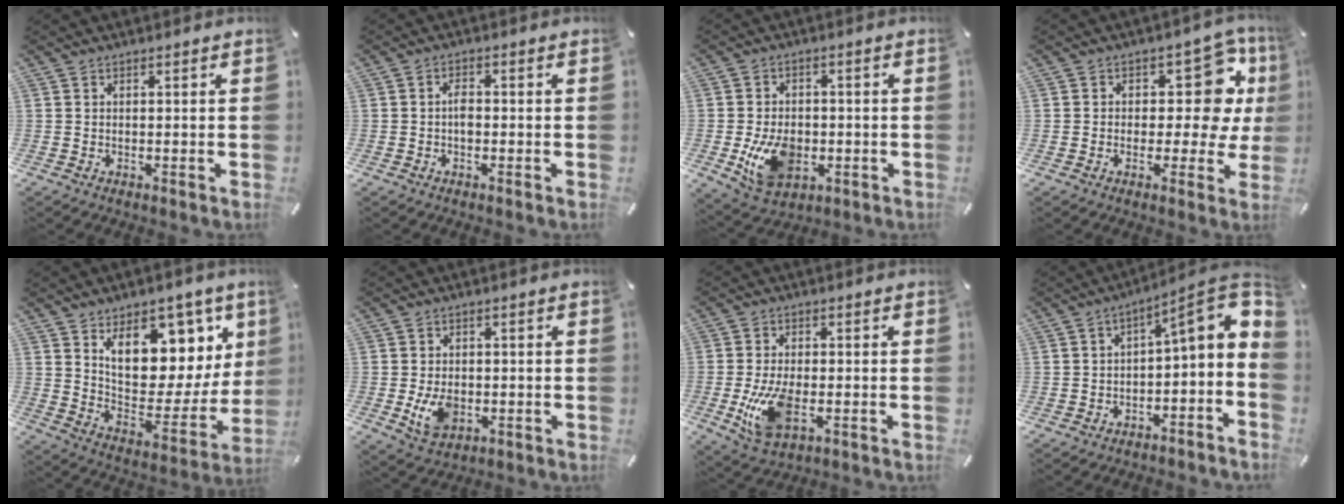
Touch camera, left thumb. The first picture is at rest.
{"total": 2.4, "force": [-0.4, 1.4, 2.0], "torque": [-0.039, 0.004, -0.009]}
{"total": 11.2, "force": [-2.3, 8.3, 7.1], "torque": [-0.147, 0.004, -0.038]}
{"total": 13.7, "force": [3.7, 8.2, 10.3], "torque": [-0.123, -0.027, 0.063]}
{"total": 16.4, "force": [9.1, 10.3, 9.0], "torque": [-0.113, -0.091, 0.159]}
{"total": 7.0, "force": [-1.1, 5.0, 4.7], "torque": [-0.097, -0.007, -0.023]}
{"total": 9.8, "force": [-1.9, 5.8, 7.7], "torque": [-0.168, -0.009, -0.033]}
{"total": 10.0, "force": [1.8, 3.1, 9.4], "torque": [-0.113, -0.025, 0.018]}